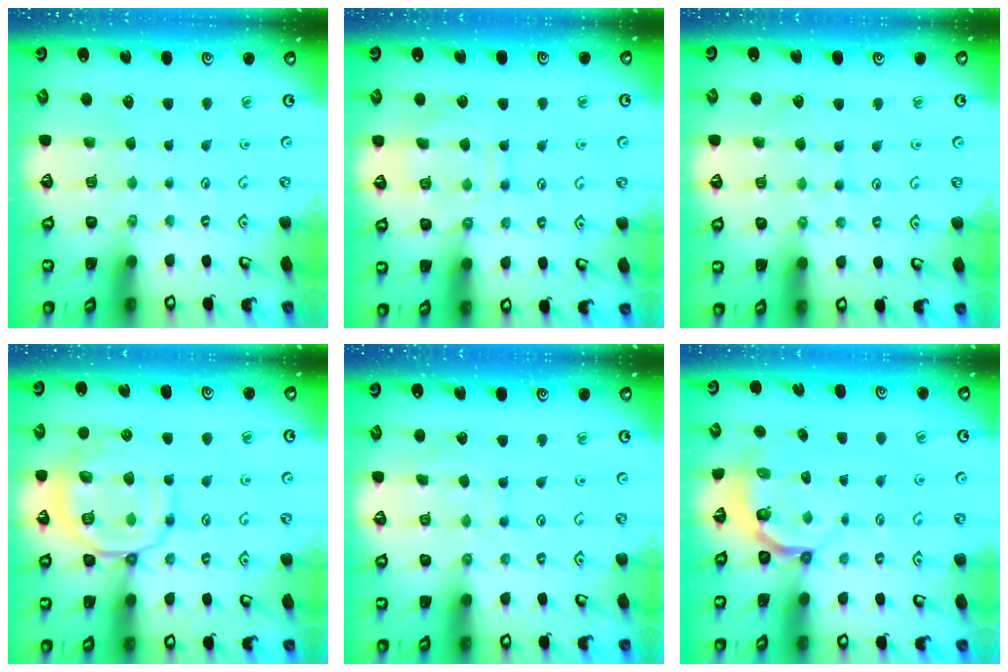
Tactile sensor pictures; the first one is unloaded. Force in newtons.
{"total": 10.1, "press": 10.0, "slide": 1.0}
{"total": 5.2, "press": 5.2, "slide": 0.4}
{"total": 13.8, "press": 13.8, "slide": 1.5}
{"total": 6.3, "press": 6.3, "slide": 0.5}
{"total": 4.5, "press": 3.7, "slide": 2.6}